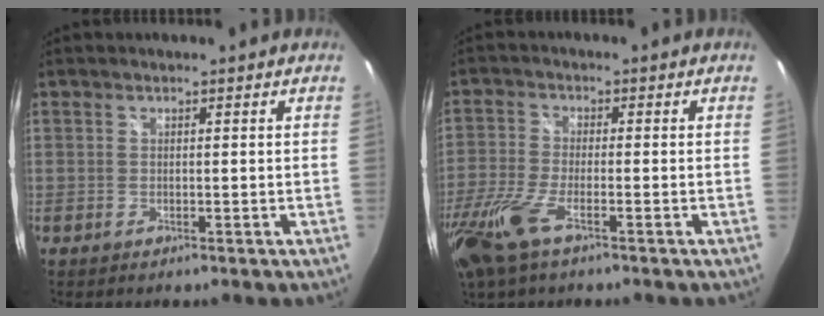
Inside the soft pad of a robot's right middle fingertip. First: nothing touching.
{"total": 10.7, "force": [-6.4, 3.1, 8.1], "torque": [-0.198, -0.030, -0.130]}